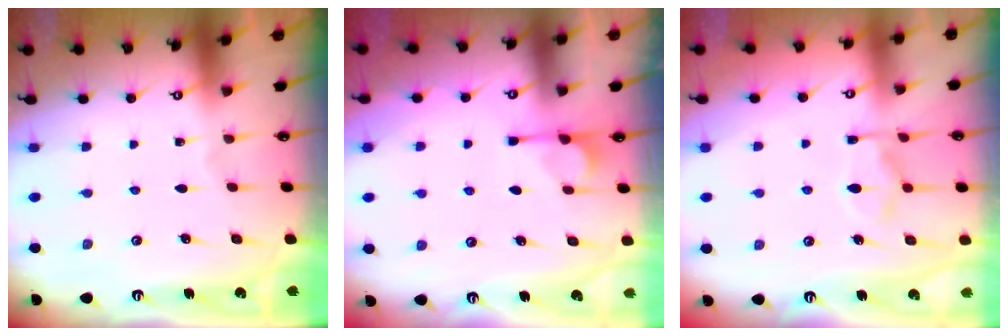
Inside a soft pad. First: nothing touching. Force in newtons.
{"total": 0.9, "press": 0.1, "slide": 0.9}
{"total": 3.8, "press": 3.5, "slide": 1.5}